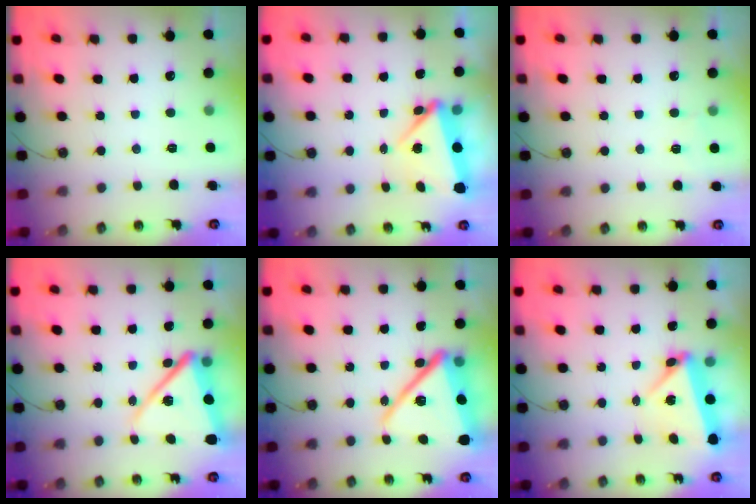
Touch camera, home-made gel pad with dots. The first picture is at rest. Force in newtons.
{"total": 7.0, "press": 6.9, "slide": 0.6}
{"total": 3.1, "press": 2.4, "slide": 2.0}
{"total": 15.2, "press": 15.2, "slide": 1.5}
{"total": 20.1, "press": 20.0, "slide": 1.6}
{"total": 7.3, "press": 4.5, "slide": 5.8}